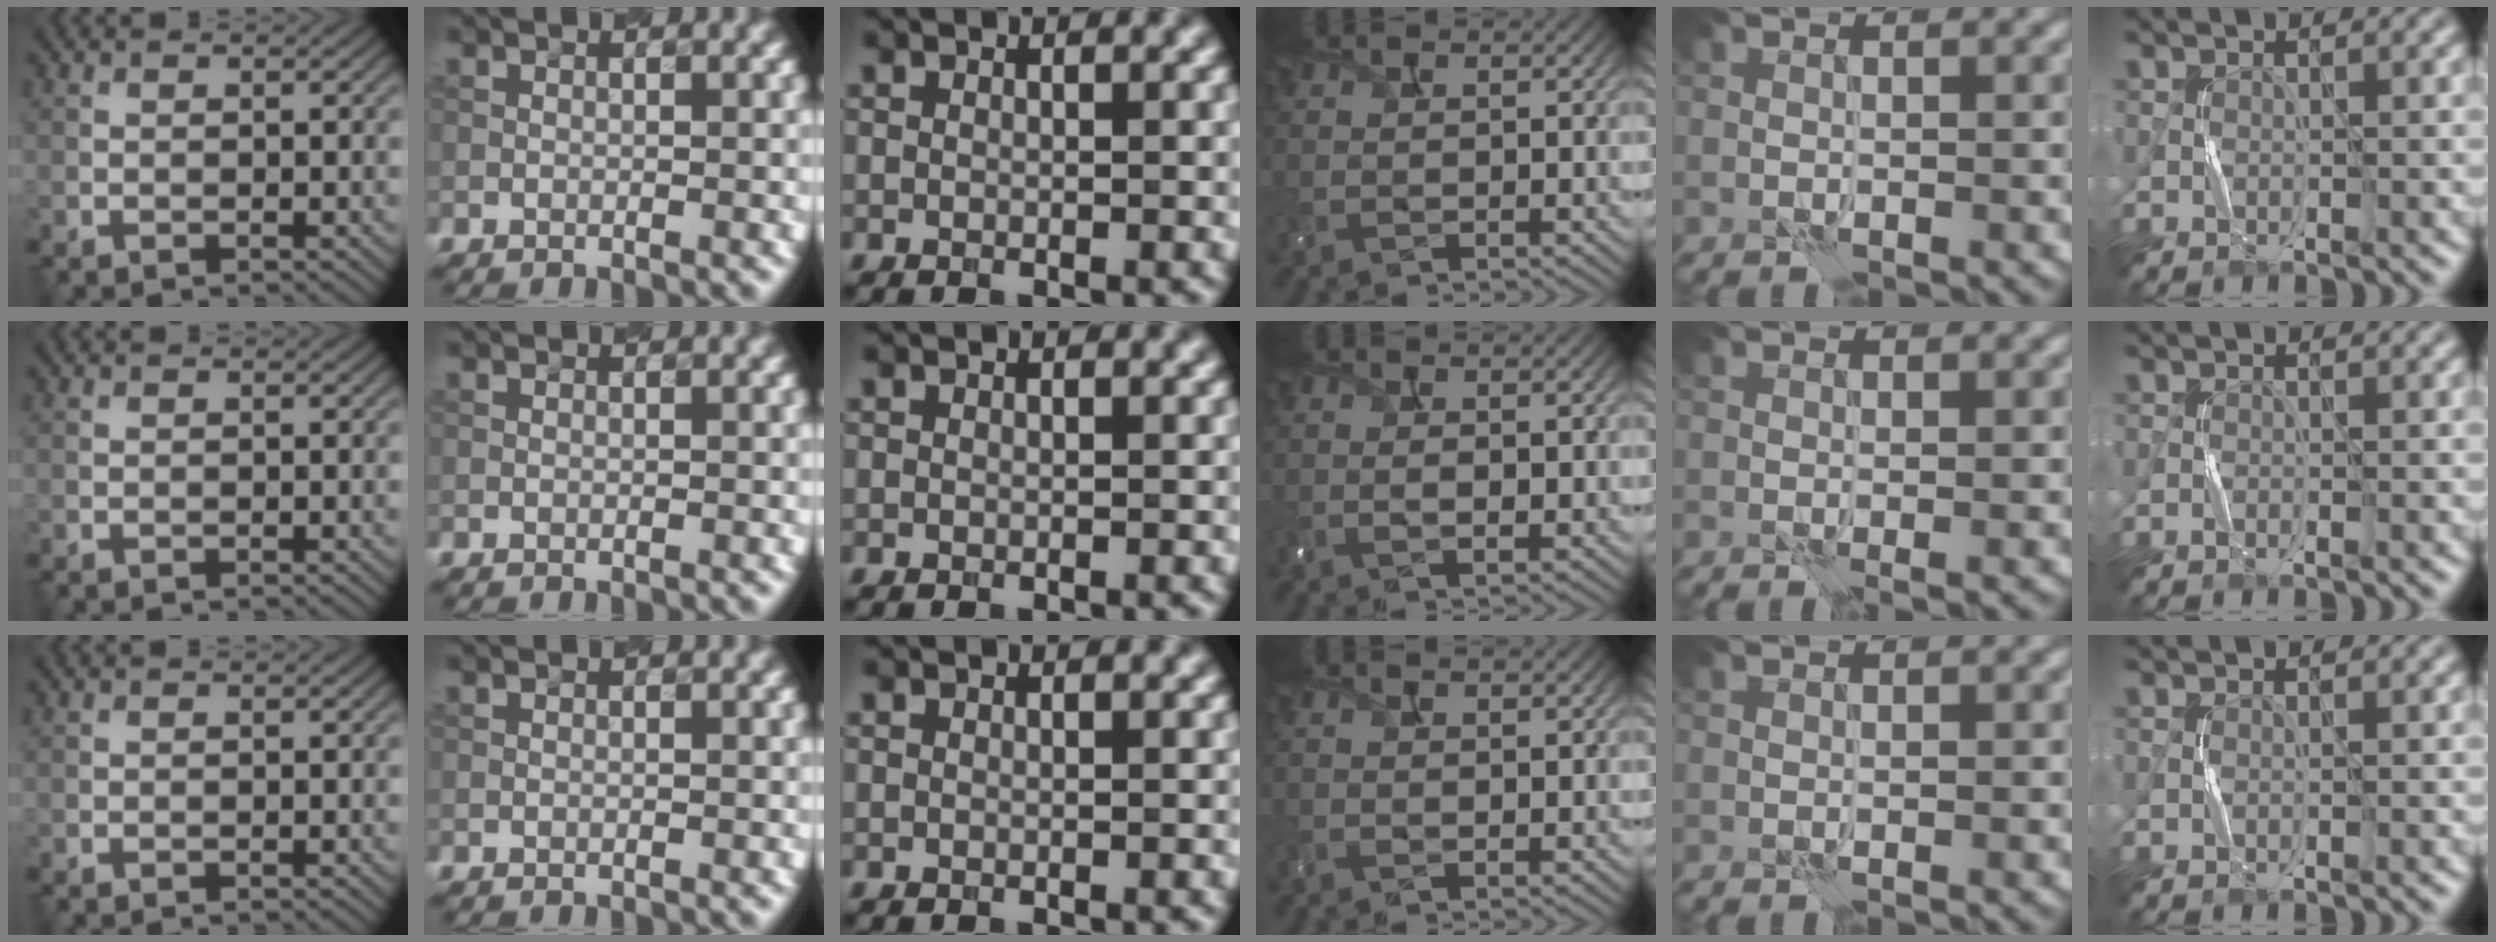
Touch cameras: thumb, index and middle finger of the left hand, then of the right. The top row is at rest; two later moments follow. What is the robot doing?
{"motion": "squeeze", "object": "bubble wrap"}